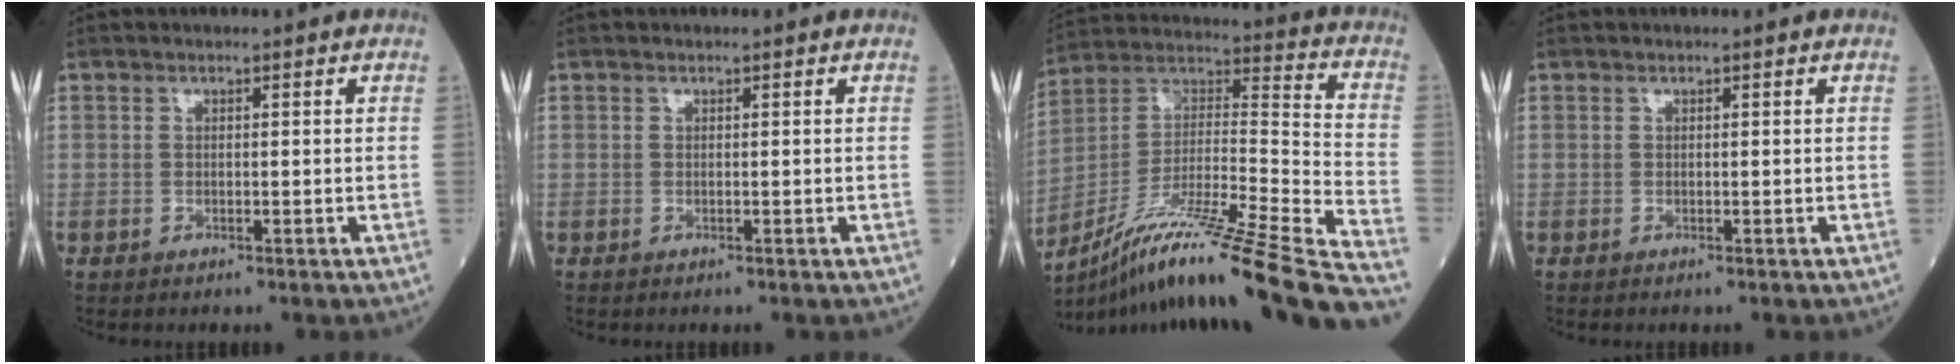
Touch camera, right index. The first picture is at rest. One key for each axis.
{"total": 0.0}
{"total": 29.1, "fx": -22.4, "fy": -0.4, "fz": 18.6, "tx": -0.248, "ty": -0.021, "tz": -0.374}
{"total": 0.0}